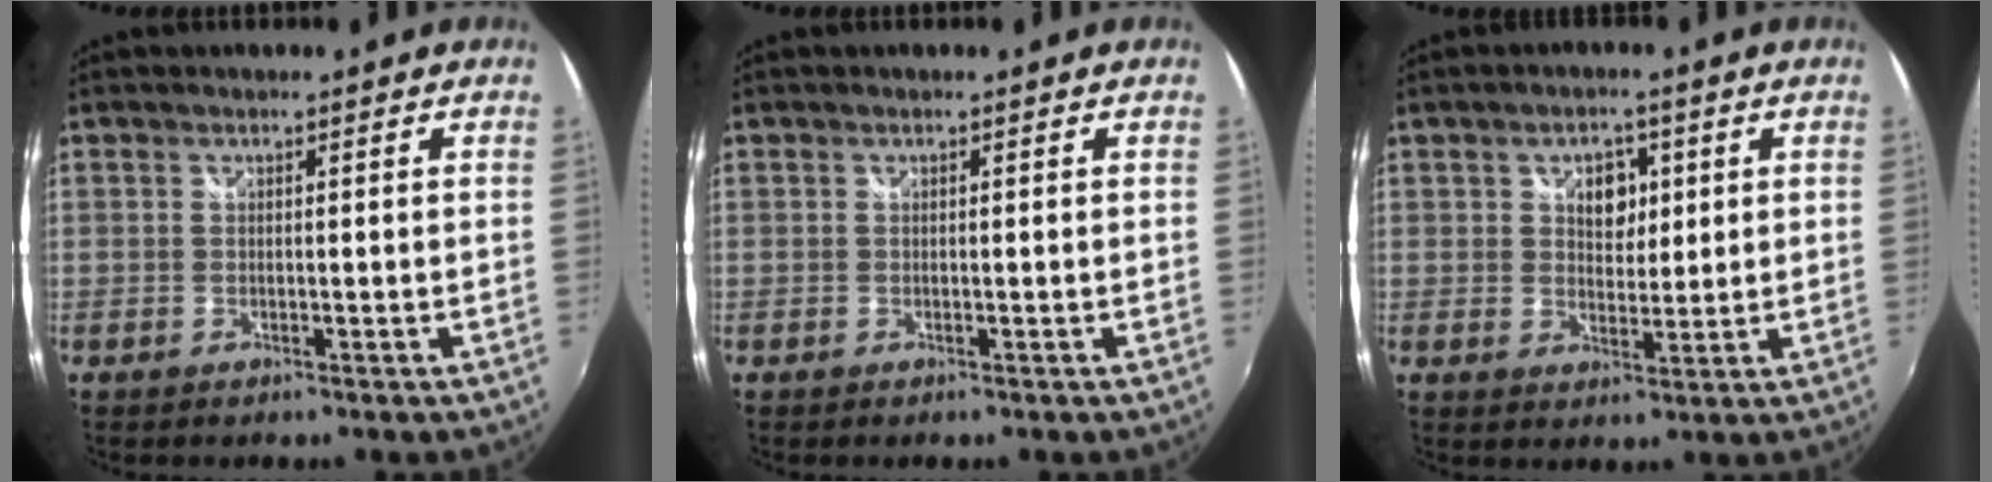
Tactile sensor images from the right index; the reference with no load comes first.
{"total": 0.0}
{"total": 5.4, "force": [1.7, 3.8, 3.5], "torque": [-0.047, 0.008, 0.029]}